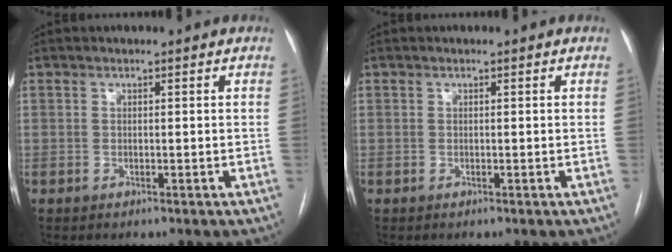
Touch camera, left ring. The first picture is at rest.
{"total": 0.0}